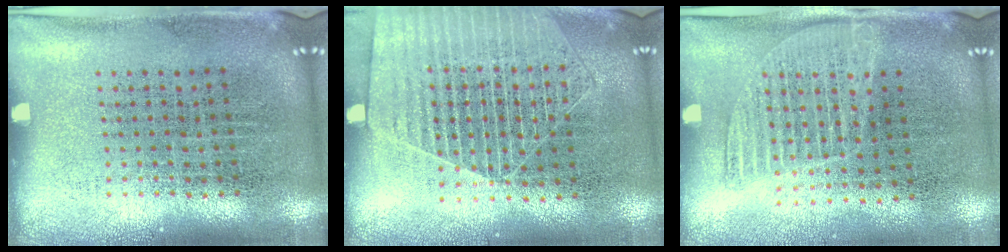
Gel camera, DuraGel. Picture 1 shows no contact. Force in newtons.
{"total": 1.8, "press": 1.6, "slide": 0.7}
{"total": 1.2, "press": 1.1, "slide": 0.5}